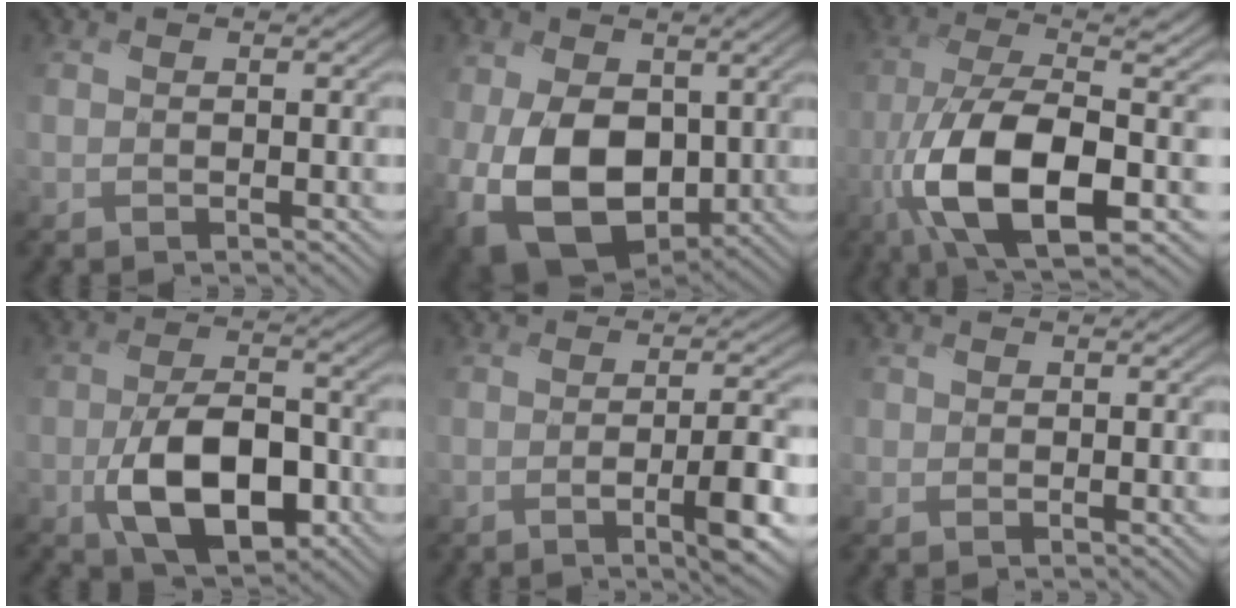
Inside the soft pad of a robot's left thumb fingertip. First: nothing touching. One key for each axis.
{"total": 13.1, "fx": -1.1, "fy": 9.0, "fz": 9.5, "tx": -0.219, "ty": -0.026, "tz": -0.018}
{"total": 14.1, "fx": -4.2, "fy": 5.0, "fz": 12.5, "tx": -0.256, "ty": -0.020, "tz": -0.076}
{"total": 10.8, "fx": -4.0, "fy": 5.6, "fz": 8.3, "tx": -0.161, "ty": -0.006, "tz": -0.072}
{"total": 5.9, "fx": -1.8, "fy": 1.2, "fz": 5.5, "tx": -0.085, "ty": -0.003, "tz": -0.030}
{"total": 1.5, "fx": 0.3, "fy": 1.2, "fz": 0.8, "tx": -0.019, "ty": -0.005, "tz": 0.006}